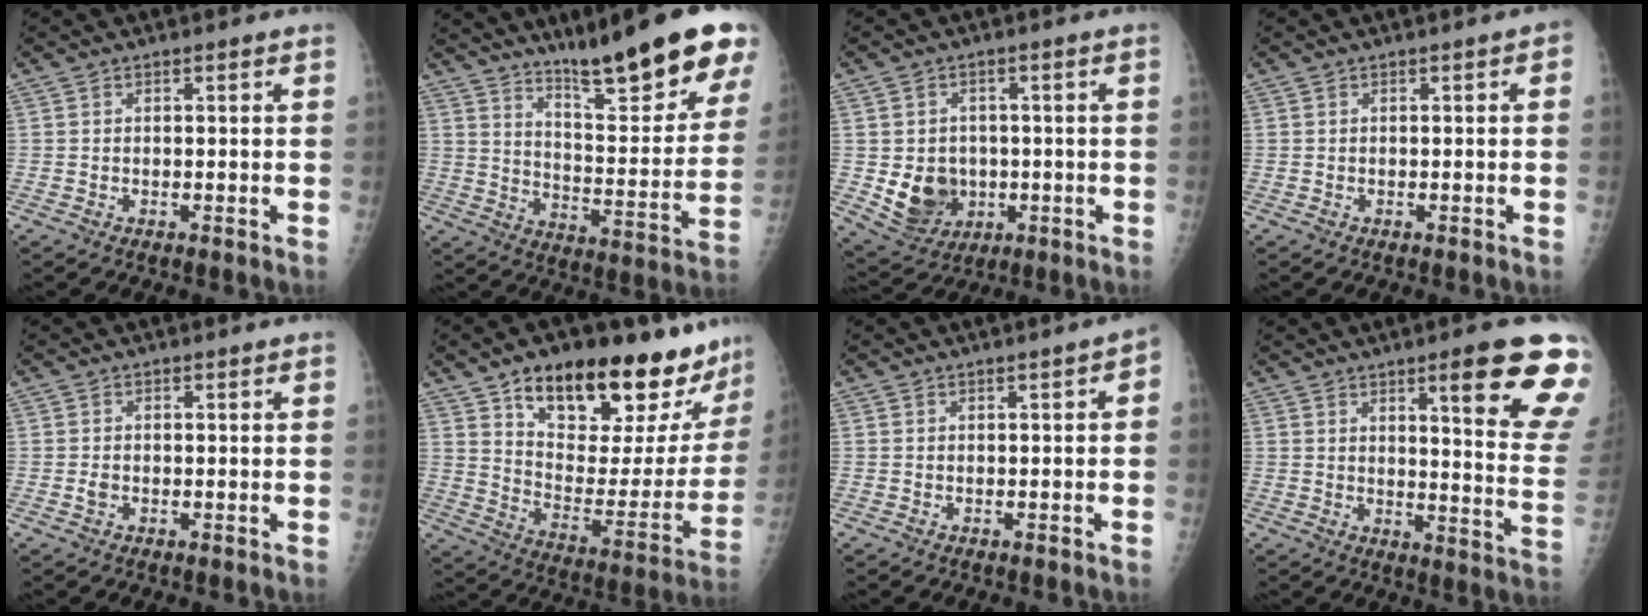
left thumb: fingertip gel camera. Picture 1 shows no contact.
{"total": 22.1, "force": [15.6, 3.6, 15.2], "torque": [-0.194, -0.085, 0.240]}
{"total": 9.0, "force": [-1.1, 7.8, 4.4], "torque": [-0.037, 0.000, -0.002]}
{"total": 1.0, "force": [0.0, 0.4, 0.9], "torque": [-0.004, 0.004, -0.003]}
{"total": 1.0, "force": [-0.3, 0.8, 0.6], "torque": [-0.007, 0.001, -0.005]}
{"total": 27.6, "force": [18.9, 9.9, 17.5], "torque": [-0.212, -0.073, 0.282]}
{"total": 1.9, "force": [0.1, 0.7, 1.7], "torque": [-0.012, 0.010, -0.005]}
{"total": 18.4, "force": [9.9, 2.7, 15.2], "torque": [-0.166, -0.050, 0.122]}